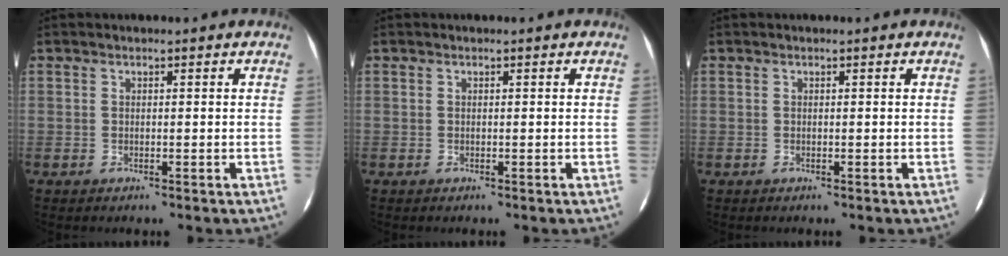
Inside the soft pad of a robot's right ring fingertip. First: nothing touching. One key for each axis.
{"total": 0.0}
{"total": 0.0}